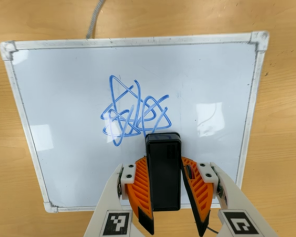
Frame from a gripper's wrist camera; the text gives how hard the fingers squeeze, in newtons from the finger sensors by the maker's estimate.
{"total": 5.6, "left": 5.3, "right": 6.0}